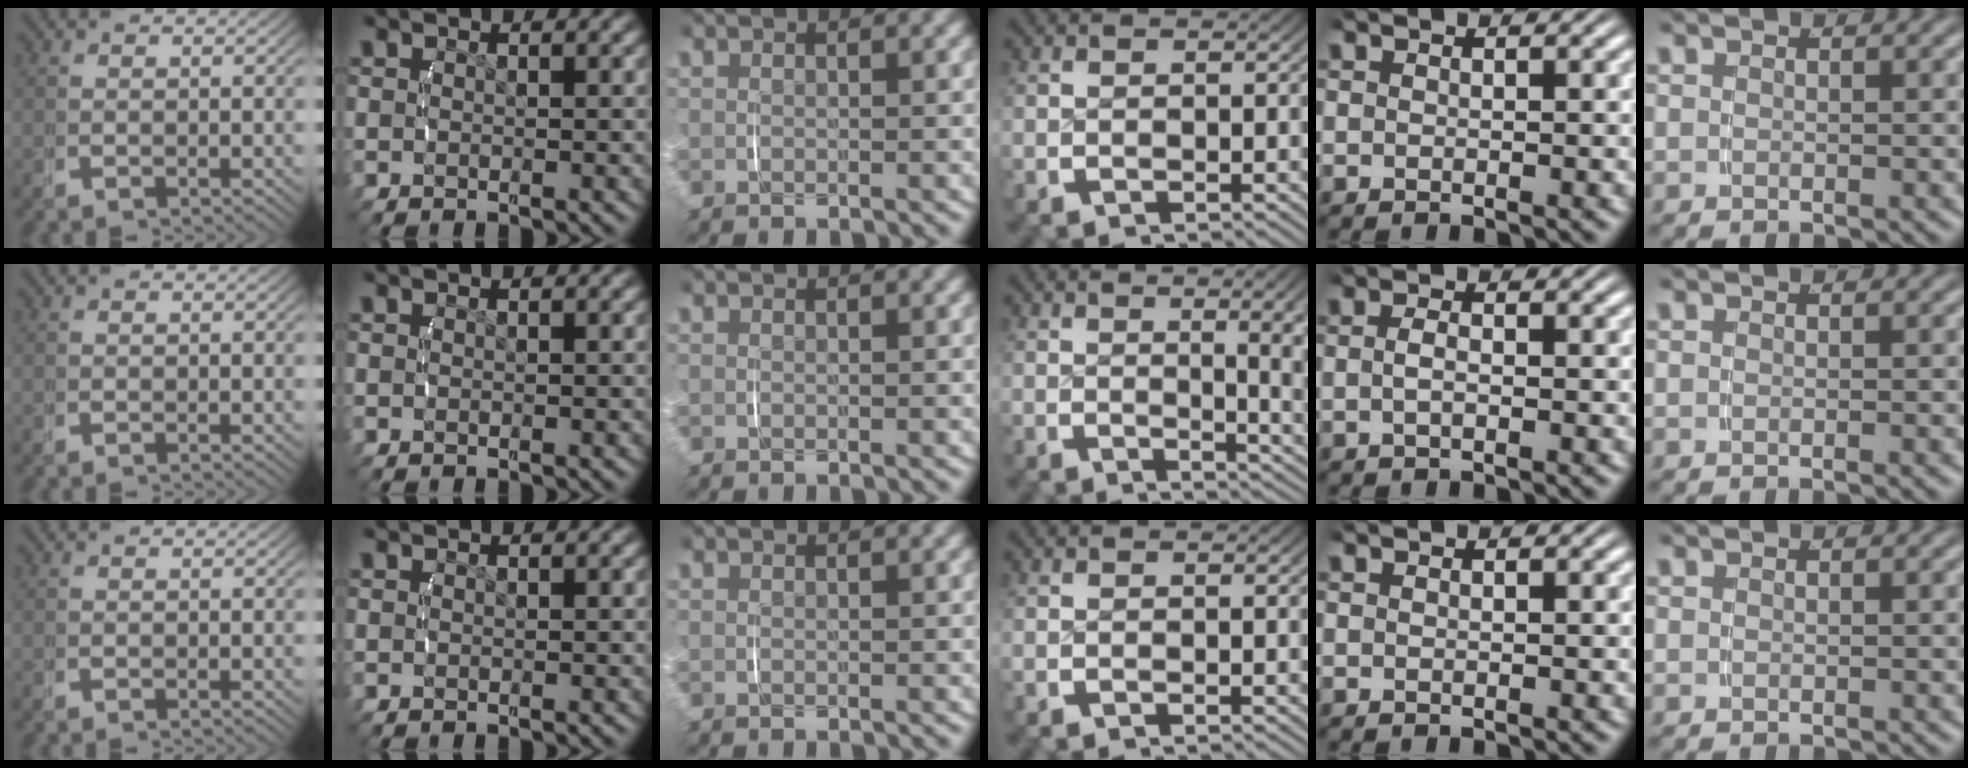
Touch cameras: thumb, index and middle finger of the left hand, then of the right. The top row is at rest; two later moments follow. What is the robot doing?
{"motion": "lift_and_place", "object": "jewelry box"}